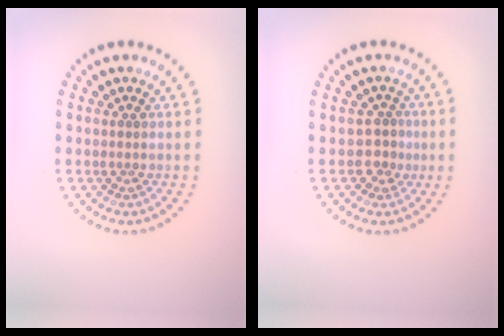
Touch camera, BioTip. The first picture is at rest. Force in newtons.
{"total": 1.8, "press": 1.5, "slide": 1.1}